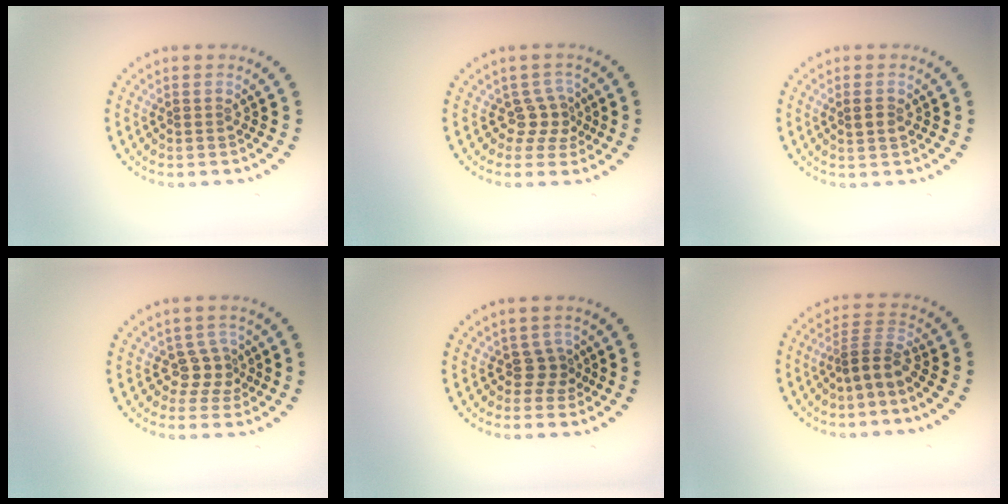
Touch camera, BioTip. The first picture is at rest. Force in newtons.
{"total": 2.4, "press": 1.5, "slide": 1.8}
{"total": 1.2, "press": 1.2, "slide": 0.1}
{"total": 2.2, "press": 1.5, "slide": 1.7}
{"total": 1.9, "press": 1.2, "slide": 1.4}
{"total": 2.8, "press": 1.8, "slide": 2.2}